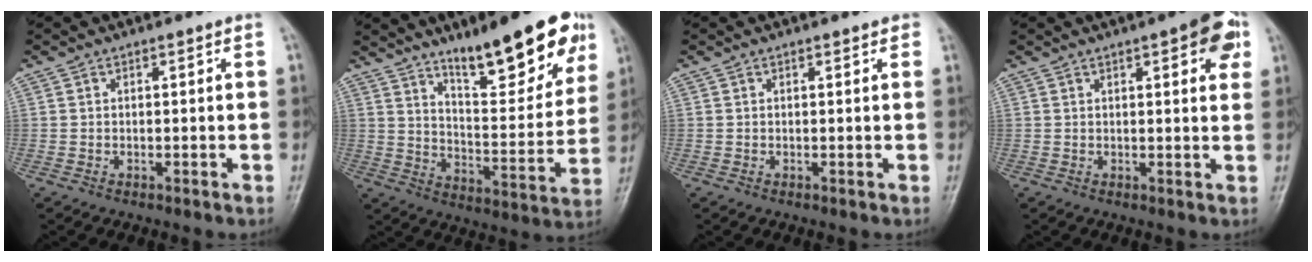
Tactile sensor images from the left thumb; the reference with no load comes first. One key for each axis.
{"total": 18.8, "fx": 12.1, "fy": 5.0, "fz": 13.5, "tx": -0.151, "ty": -0.065, "tz": 0.190}
{"total": 0.9, "fx": 0.6, "fy": 0.4, "fz": 0.6, "tx": -0.005, "ty": -0.001, "tz": 0.003}
{"total": 7.6, "fx": 3.4, "fy": 2.4, "fz": 6.4, "tx": -0.060, "ty": -0.005, "tz": 0.035}